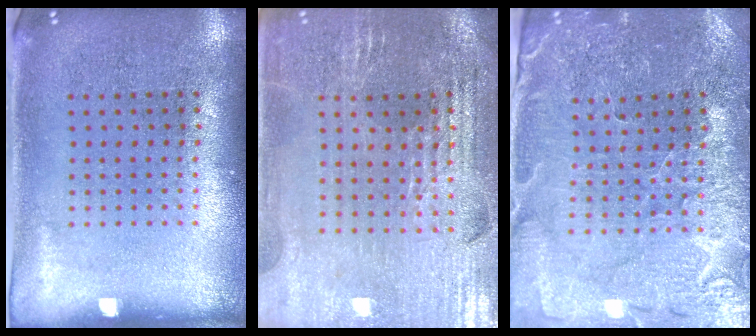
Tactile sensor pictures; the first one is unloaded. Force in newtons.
{"total": 2.9, "press": 2.8, "slide": 0.5}
{"total": 1.8, "press": 1.8, "slide": 0.2}